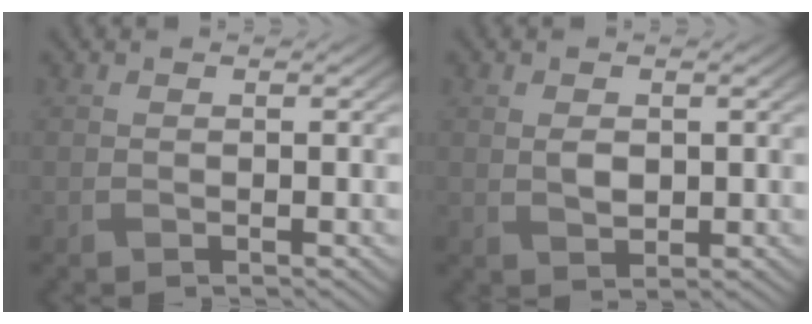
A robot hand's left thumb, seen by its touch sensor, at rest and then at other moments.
{"total": 2.1, "force": [0.3, 1.4, 1.5], "torque": [-0.036, -0.003, 0.009]}